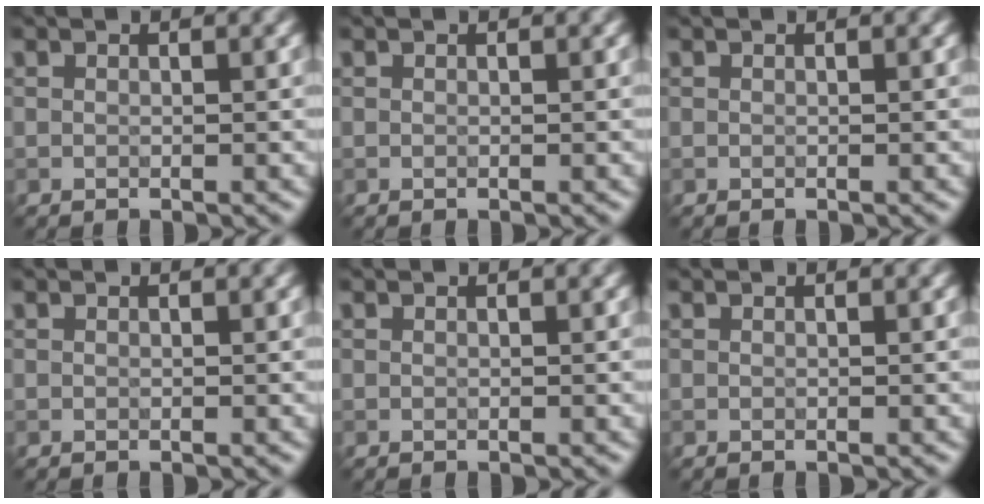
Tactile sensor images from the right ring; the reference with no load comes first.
{"total": 0.0}
{"total": 0.0}
{"total": 0.0}
{"total": 0.0}
{"total": 0.0}